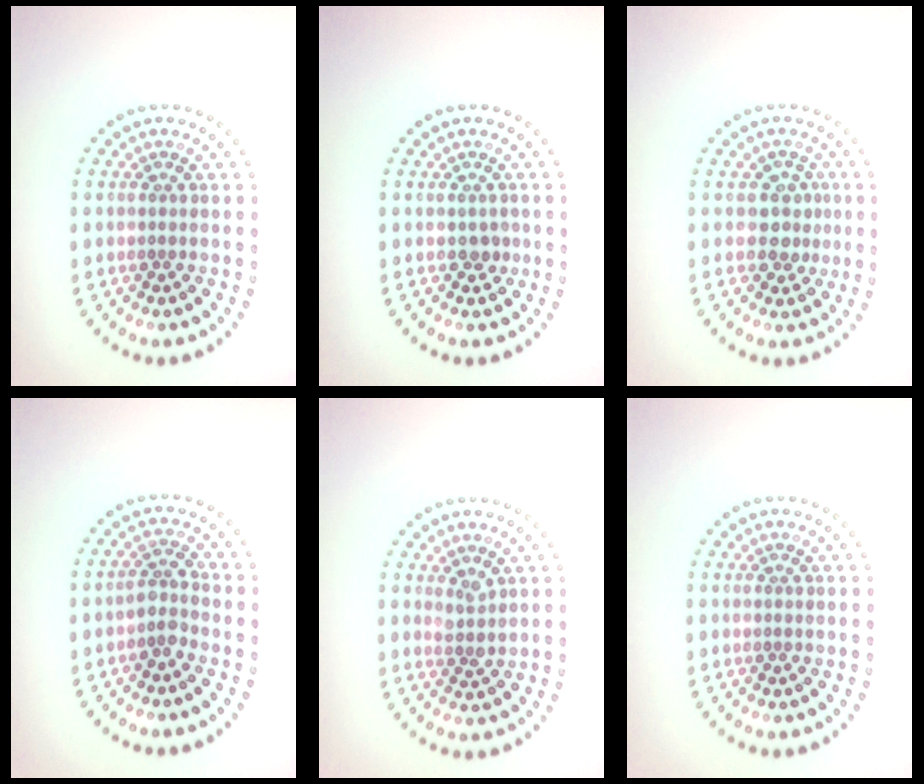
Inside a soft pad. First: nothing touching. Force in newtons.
{"total": 1.0, "press": 1.0, "slide": 0.3}
{"total": 2.3, "press": 2.0, "slide": 1.2}
{"total": 1.9, "press": 1.5, "slide": 1.1}
{"total": 1.4, "press": 1.1, "slide": 0.8}
{"total": 0.0}